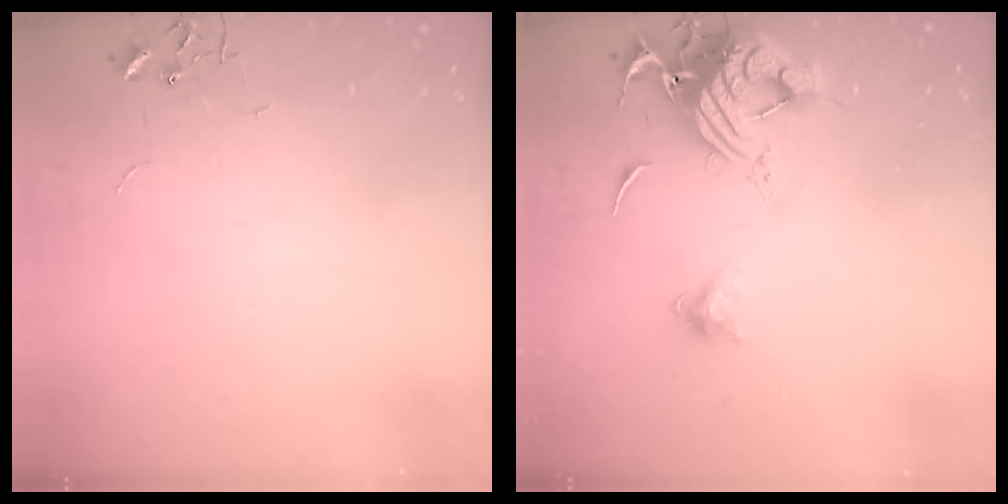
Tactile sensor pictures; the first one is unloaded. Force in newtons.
{"total": 13.8, "press": 13.7, "slide": 1.5}